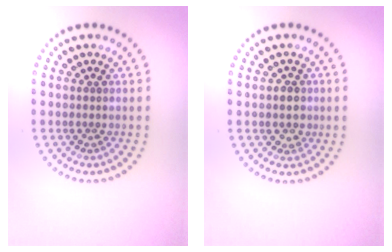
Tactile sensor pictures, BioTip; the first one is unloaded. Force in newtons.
{"total": 1.5, "press": 1.3, "slide": 0.8}